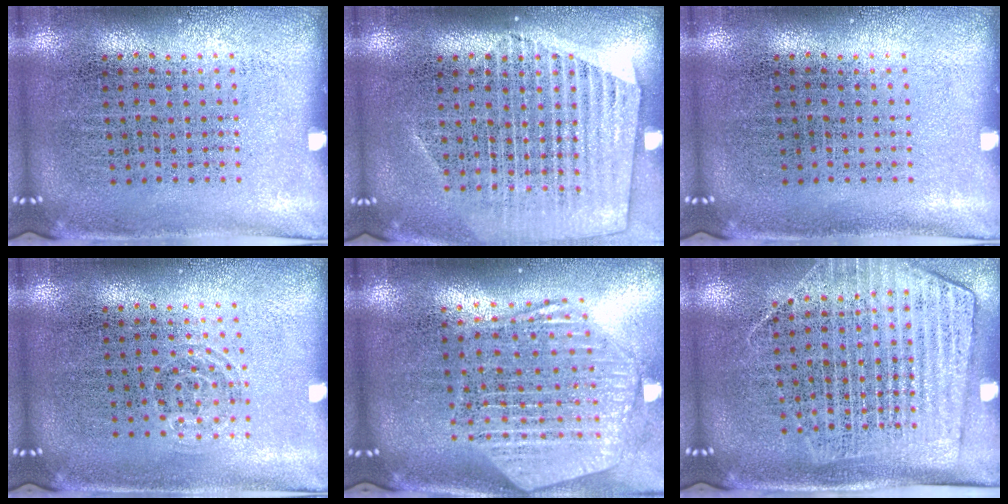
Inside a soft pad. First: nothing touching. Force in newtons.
{"total": 1.5, "press": 1.3, "slide": 0.6}
{"total": 0.0}
{"total": 0.7, "press": 0.5, "slide": 0.5}
{"total": 2.7, "press": 2.2, "slide": 1.5}
{"total": 1.8, "press": 1.5, "slide": 0.9}